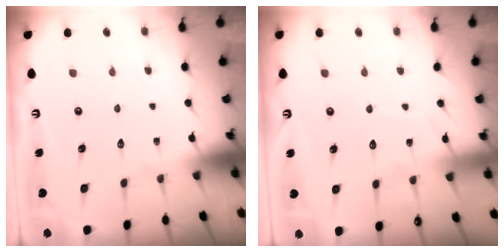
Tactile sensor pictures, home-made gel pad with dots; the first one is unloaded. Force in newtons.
{"total": 6.4, "press": 6.4, "slide": 0.8}